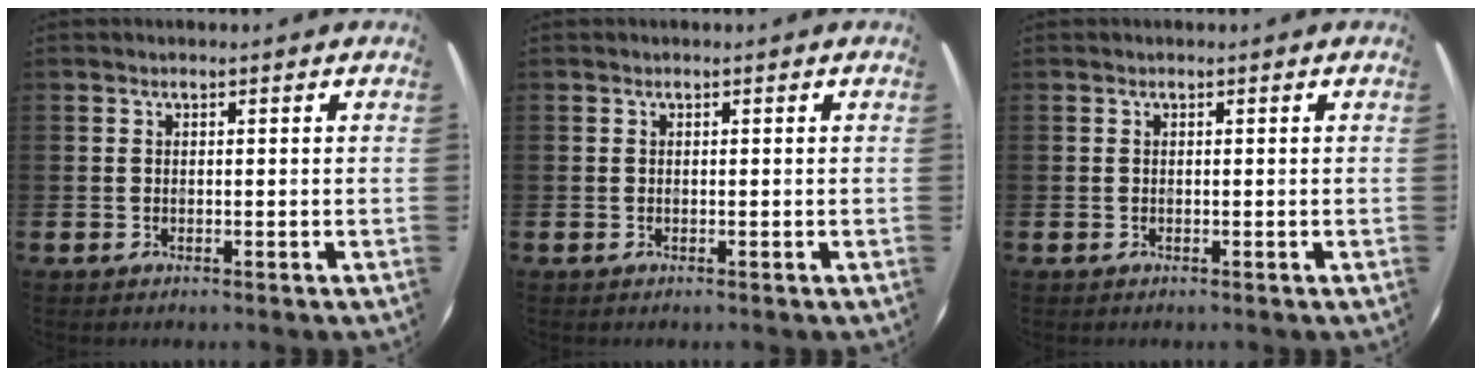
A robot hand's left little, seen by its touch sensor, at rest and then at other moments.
{"total": 0.0}
{"total": 0.0}